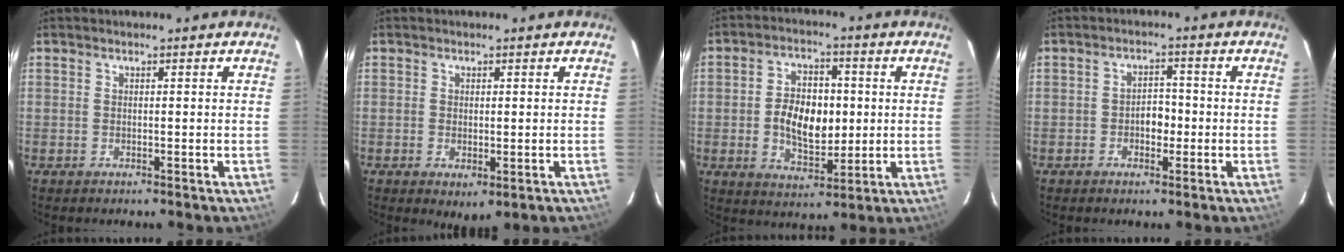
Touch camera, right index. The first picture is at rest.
{"total": 3.0, "force": [-0.6, 1.8, 2.3], "torque": [-0.040, -0.012, -0.006]}
{"total": 10.7, "force": [-0.2, 6.4, 8.5], "torque": [-0.155, 0.013, 0.004]}
{"total": 3.5, "force": [-1.0, 2.4, 2.3], "torque": [-0.038, 0.010, -0.015]}